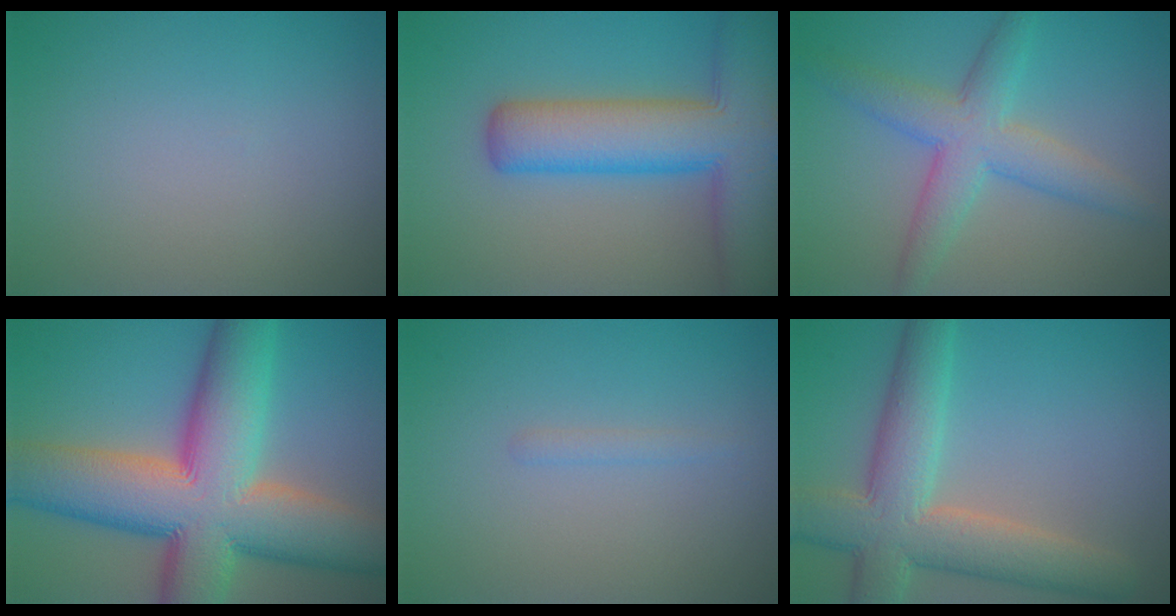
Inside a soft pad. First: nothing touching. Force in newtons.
{"total": 9.9, "press": 9.9, "slide": 0.4}
{"total": 5.2, "press": 5.2, "slide": 0.1}
{"total": 15.9, "press": 15.9, "slide": 0.8}
{"total": 0.7, "press": 0.7, "slide": 0.1}
{"total": 8.3, "press": 8.3, "slide": 0.7}